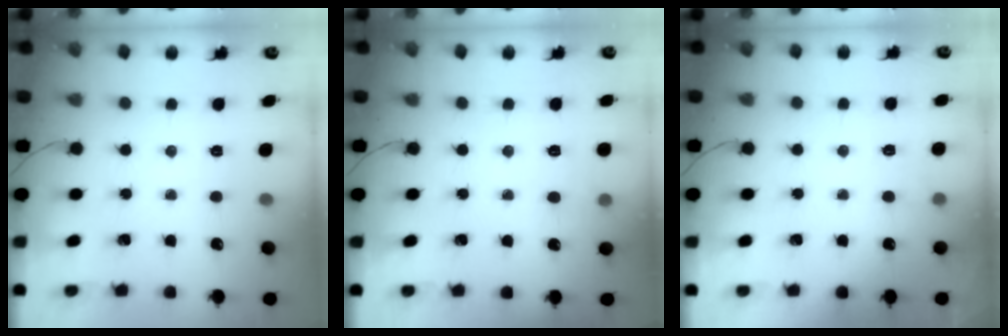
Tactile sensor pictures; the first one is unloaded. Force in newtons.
{"total": 6.8, "press": 6.5, "slide": 2.0}
{"total": 2.2, "press": 1.8, "slide": 1.3}